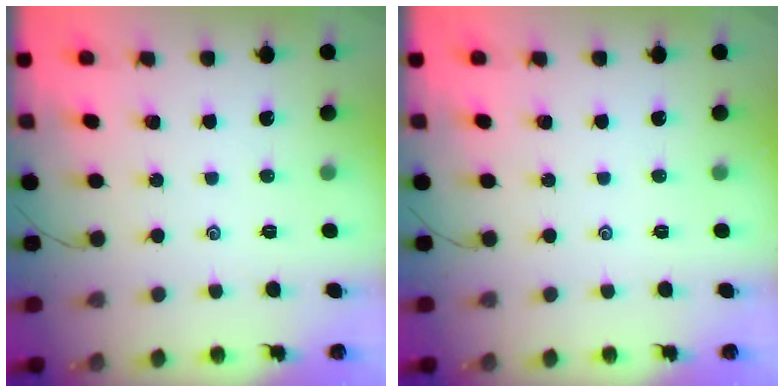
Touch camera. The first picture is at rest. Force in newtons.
{"total": 0.0}